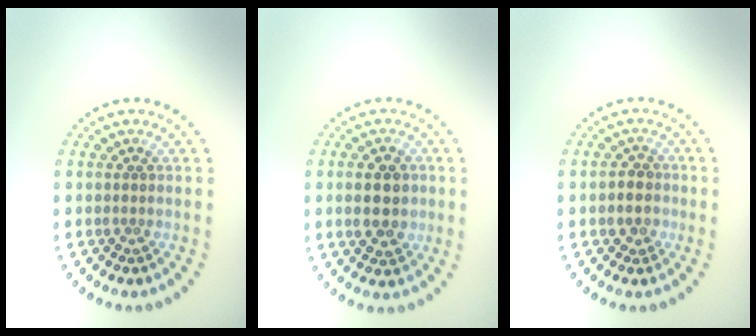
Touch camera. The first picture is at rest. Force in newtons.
{"total": 4.6, "press": 4.6, "slide": 0.2}
{"total": 2.4, "press": 2.3, "slide": 0.8}